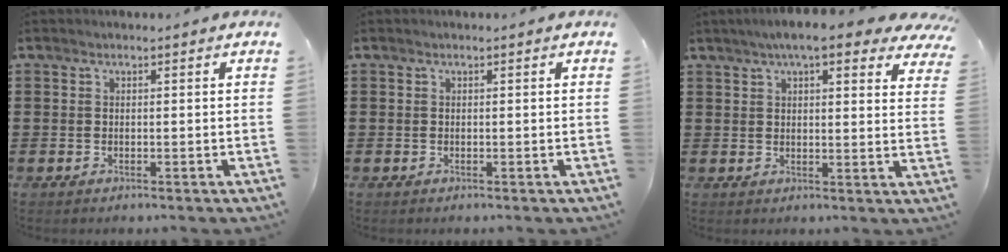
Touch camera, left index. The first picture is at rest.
{"total": 0.0}
{"total": 7.2, "force": [5.6, 0.9, 4.4], "torque": [-0.091, -0.006, 0.099]}